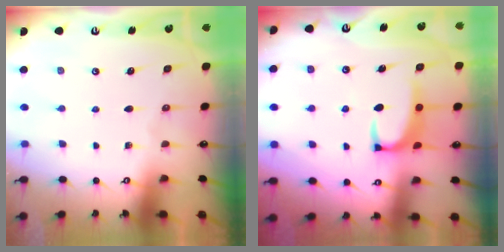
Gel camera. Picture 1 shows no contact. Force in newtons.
{"total": 2.5, "press": 2.4, "slide": 0.7}